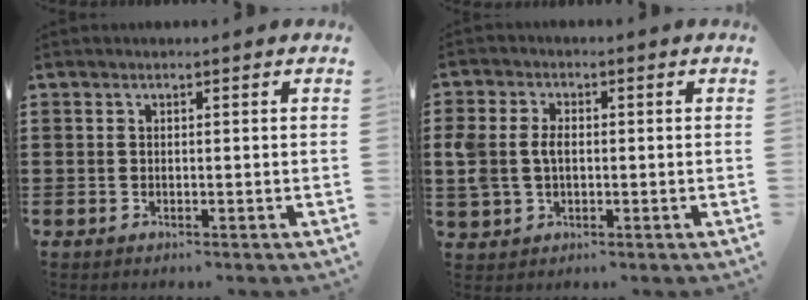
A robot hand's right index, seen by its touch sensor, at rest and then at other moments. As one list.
[{"total": 4.4, "force": [0.0, 3.2, 3.0], "torque": [-0.087, 0.004, -0.008]}]